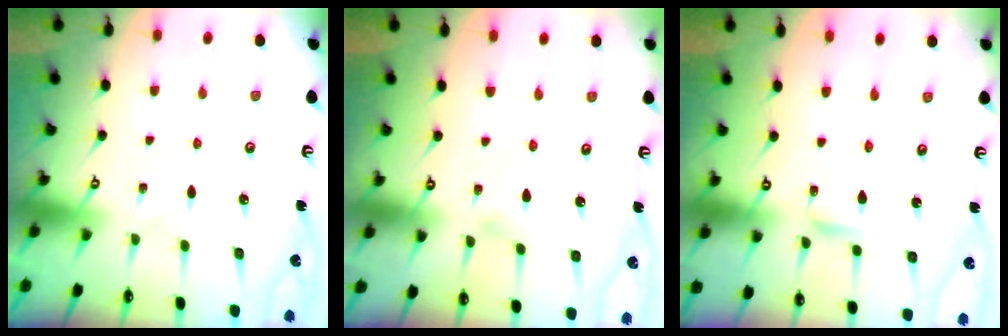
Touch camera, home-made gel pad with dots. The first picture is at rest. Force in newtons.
{"total": 3.0, "press": 3.0, "slide": 0.4}
{"total": 1.7, "press": 1.7, "slide": 0.1}